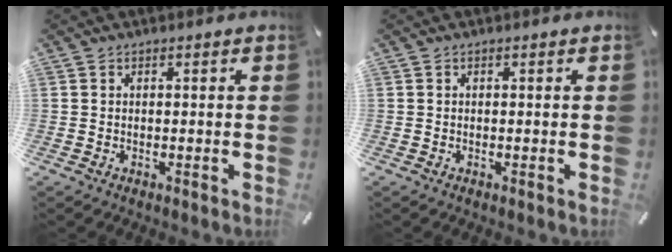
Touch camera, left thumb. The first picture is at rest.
{"total": 0.0}